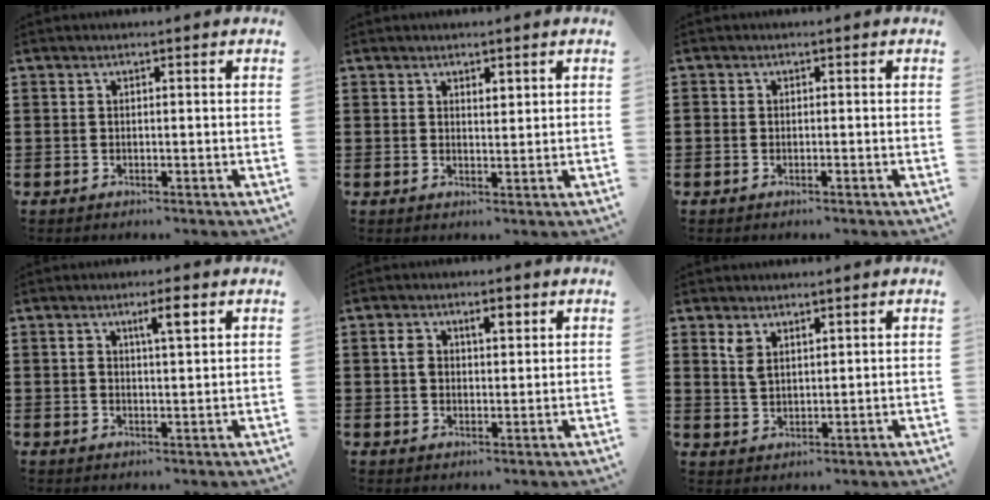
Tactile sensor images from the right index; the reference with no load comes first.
{"total": 1.4, "force": [1.2, 0.6, 0.4], "torque": [-0.009, 0.003, 0.022]}
{"total": 0.6, "force": [-0.4, 0.4, 0.3], "torque": [-0.006, 0.000, -0.007]}
{"total": 3.9, "force": [1.8, 0.8, 3.3], "torque": [-0.054, 0.001, 0.024]}
{"total": 3.9, "force": [1.2, 2.3, 2.9], "torque": [-0.056, 0.010, 0.016]}
{"total": 3.0, "force": [2.1, 1.4, 1.5], "torque": [-0.036, 0.003, 0.039]}